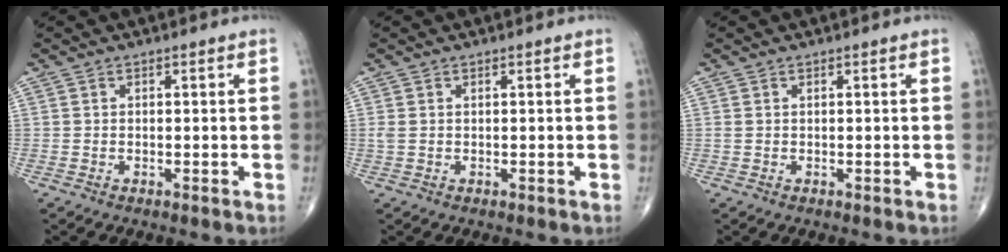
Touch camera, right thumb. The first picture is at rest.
{"total": 1.2, "force": [0.3, 0.8, 0.9], "torque": [-0.032, 0.008, 0.010]}
{"total": 0.5, "force": [0.2, 0.3, 0.4], "torque": [-0.012, 0.010, 0.006]}